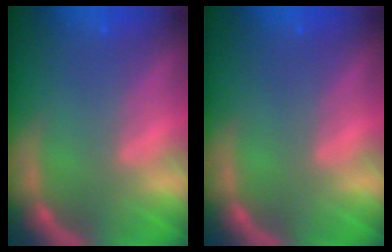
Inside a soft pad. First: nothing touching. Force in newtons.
{"total": 0.0}